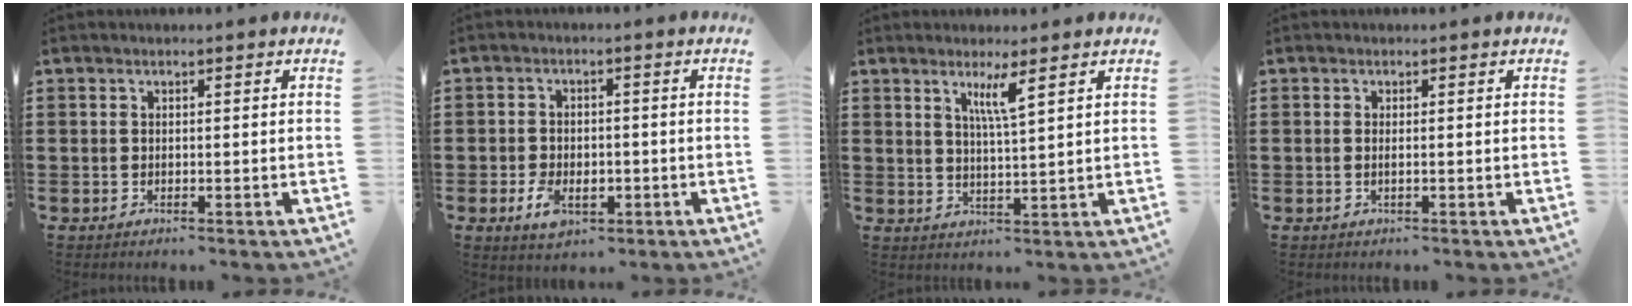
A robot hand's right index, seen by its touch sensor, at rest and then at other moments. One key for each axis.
{"total": 4.3, "fx": -1.6, "fy": 2.7, "fz": 2.9, "tx": -0.068, "ty": 0.000, "tz": -0.033}
{"total": 3.8, "fx": 2.3, "fy": -0.1, "fz": 2.9, "tx": -0.064, "ty": -0.004, "tz": 0.039}
{"total": 0.7, "fx": -0.1, "fy": -0.2, "fz": 0.6, "tx": -0.013, "ty": -0.007, "tz": -0.001}